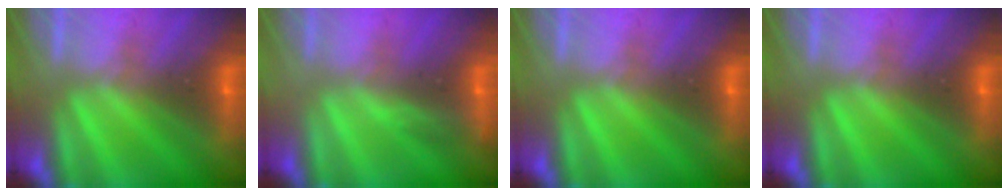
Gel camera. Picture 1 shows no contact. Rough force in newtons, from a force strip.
{"total": 3.0}
{"total": 0.0}
{"total": 0.0}